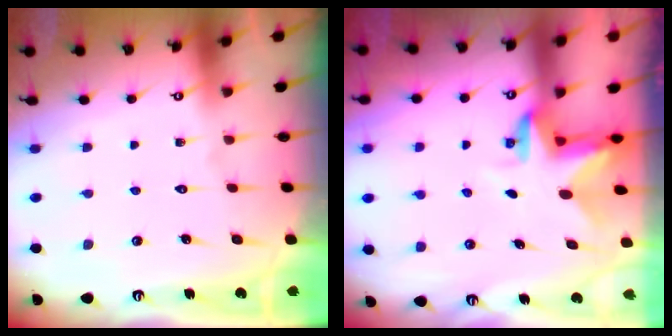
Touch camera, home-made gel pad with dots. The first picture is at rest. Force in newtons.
{"total": 3.0, "press": 3.0, "slide": 0.4}